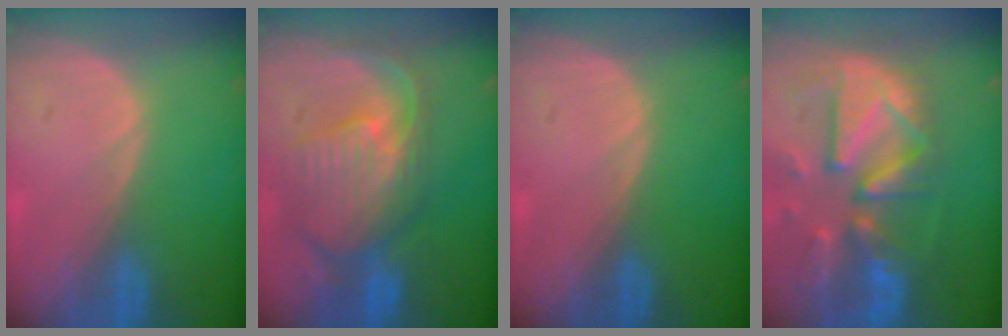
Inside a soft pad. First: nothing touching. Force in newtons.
{"total": 11.0, "press": 9.6, "slide": 5.4}
{"total": 0.0}
{"total": 12.7, "press": 11.1, "slide": 6.2}